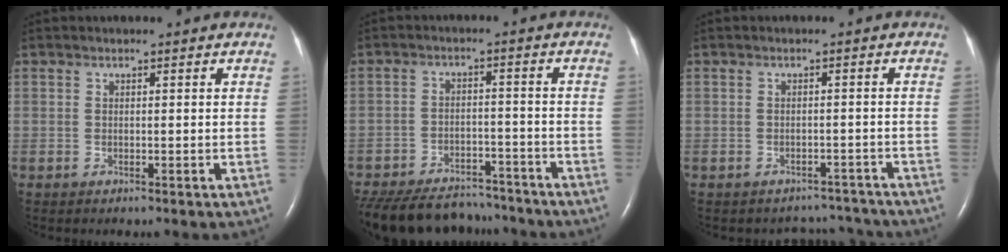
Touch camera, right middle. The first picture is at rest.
{"total": 17.9, "force": [-15.7, 6.2, 6.1], "torque": [-0.157, -0.014, -0.224]}
{"total": 4.8, "force": [-4.4, 1.5, -1.2], "torque": [0.021, 0.023, -0.050]}